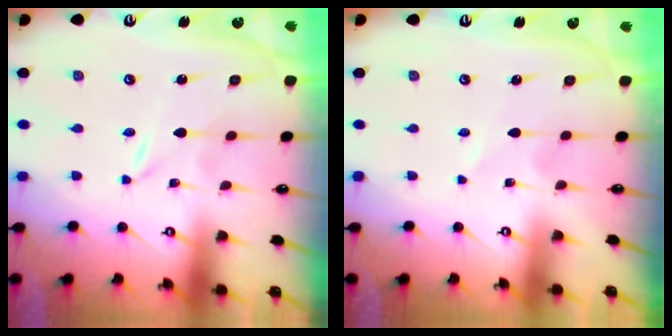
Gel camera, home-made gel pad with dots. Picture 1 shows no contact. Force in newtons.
{"total": 1.4, "press": 1.4, "slide": 0.2}